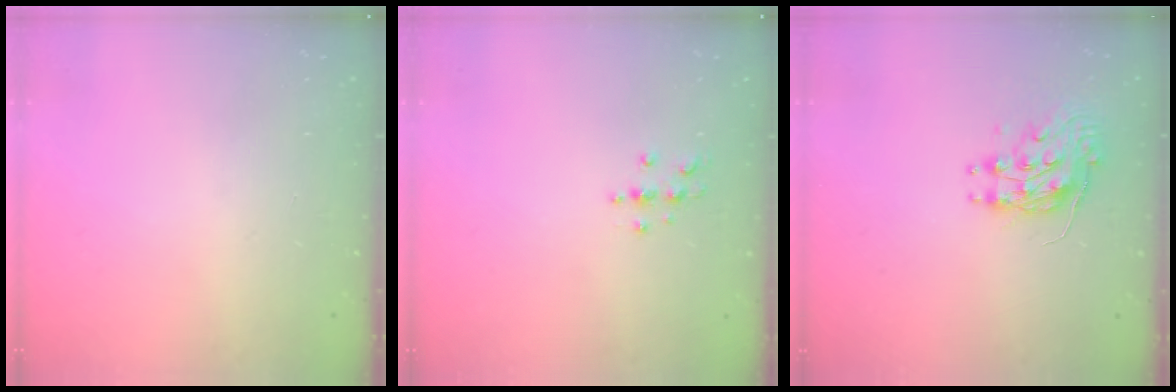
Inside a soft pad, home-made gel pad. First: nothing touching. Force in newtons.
{"total": 3.3, "press": 3.3, "slide": 0.4}
{"total": 9.3, "press": 9.3, "slide": 0.1}